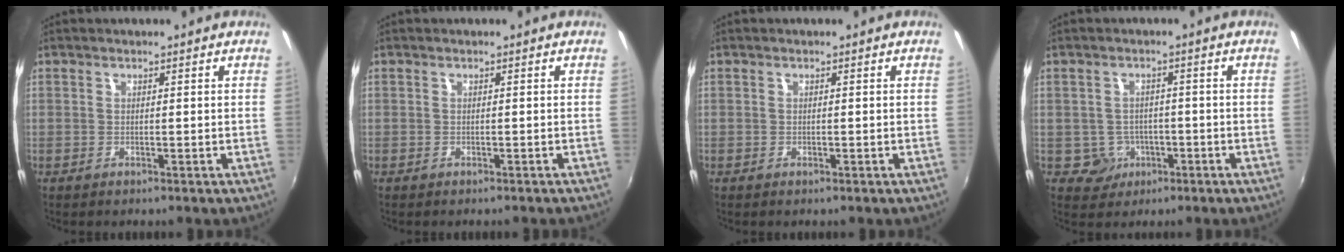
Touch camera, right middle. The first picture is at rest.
{"total": 0.6, "force": [-0.5, 0.2, 0.2], "torque": [-0.004, -0.002, -0.008]}
{"total": 0.0}
{"total": 4.5, "force": [-1.6, 4.2, 0.6], "torque": [-0.023, 0.010, -0.015]}